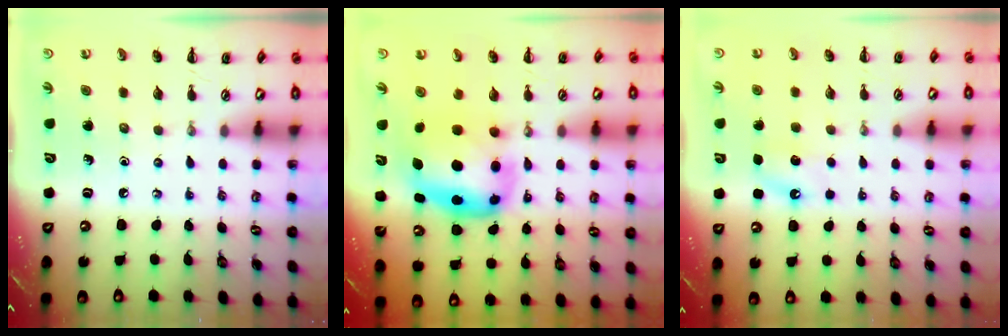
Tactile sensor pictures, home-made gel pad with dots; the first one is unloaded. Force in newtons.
{"total": 7.3, "press": 7.1, "slide": 1.9}
{"total": 6.9, "press": 6.7, "slide": 1.8}